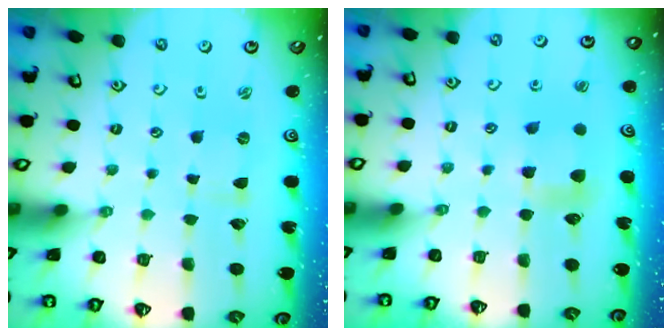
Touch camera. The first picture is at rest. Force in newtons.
{"total": 7.1, "press": 7.1, "slide": 0.5}